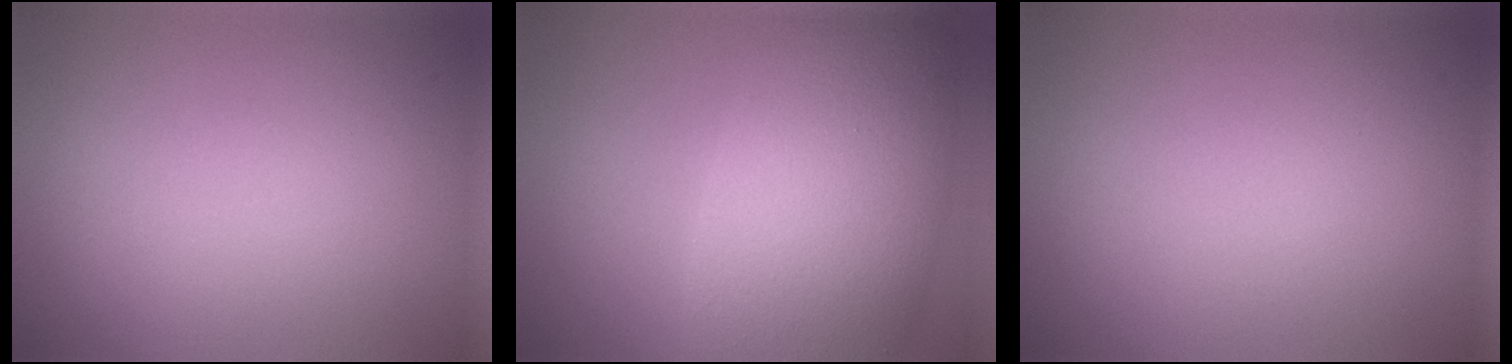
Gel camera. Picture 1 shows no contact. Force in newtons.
{"total": 11.4, "press": 11.4, "slide": 0.5}
{"total": 0.0}